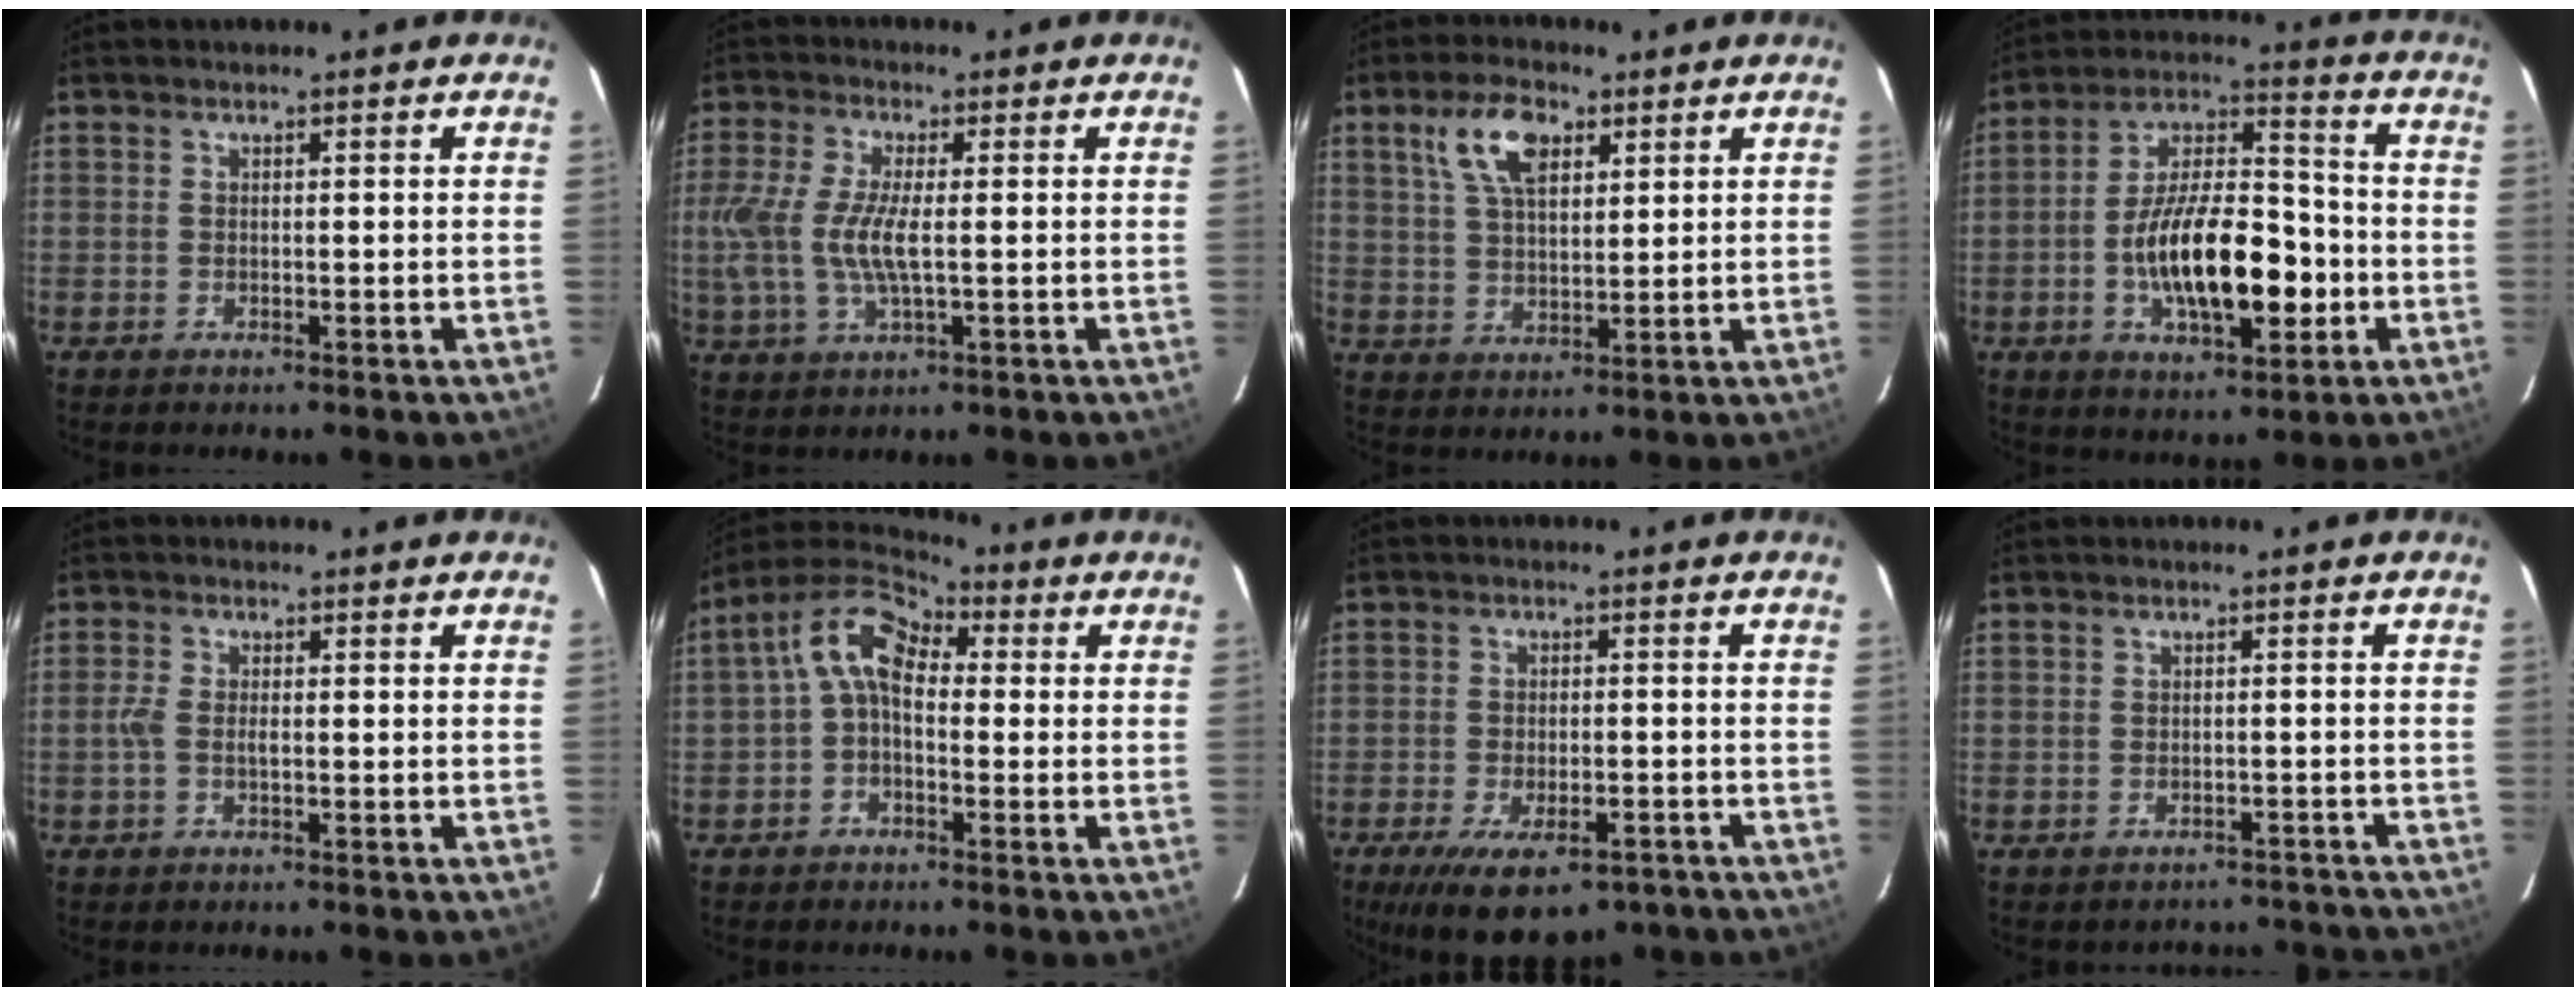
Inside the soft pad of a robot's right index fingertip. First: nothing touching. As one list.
[{"total": 10.0, "force": [-0.3, 3.2, 9.5], "torque": [-0.201, -0.003, -0.005]}, {"total": 8.9, "force": [4.3, 4.3, 6.5], "torque": [-0.124, 0.020, 0.083]}, {"total": 18.0, "force": [-4.5, 7.5, 15.7], "torque": [-0.285, 0.012, -0.073]}, {"total": 2.3, "force": [-0.6, 0.8, 2.1], "torque": [-0.047, 0.004, -0.012]}, {"total": 8.3, "force": [0.1, 5.4, 6.4], "torque": [-0.123, 0.031, -0.010]}, {"total": 13.6, "force": [-8.9, 5.7, 8.6], "torque": [-0.170, -0.027, -0.127]}, {"total": 8.4, "force": [-7.8, 2.9, 1.3], "torque": [-0.016, 0.018, -0.080]}]